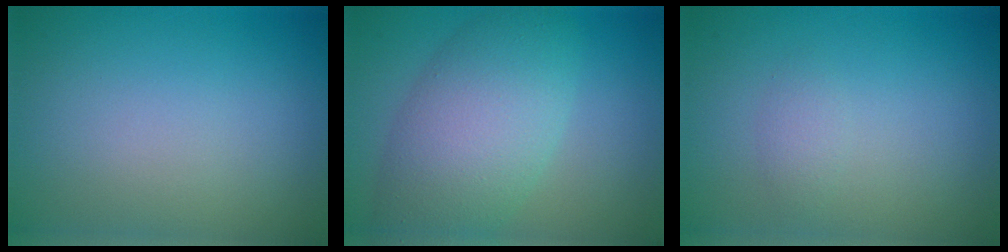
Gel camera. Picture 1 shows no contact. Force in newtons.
{"total": 7.3, "press": 7.3, "slide": 0.3}
{"total": 0.9, "press": 0.9, "slide": 0.0}